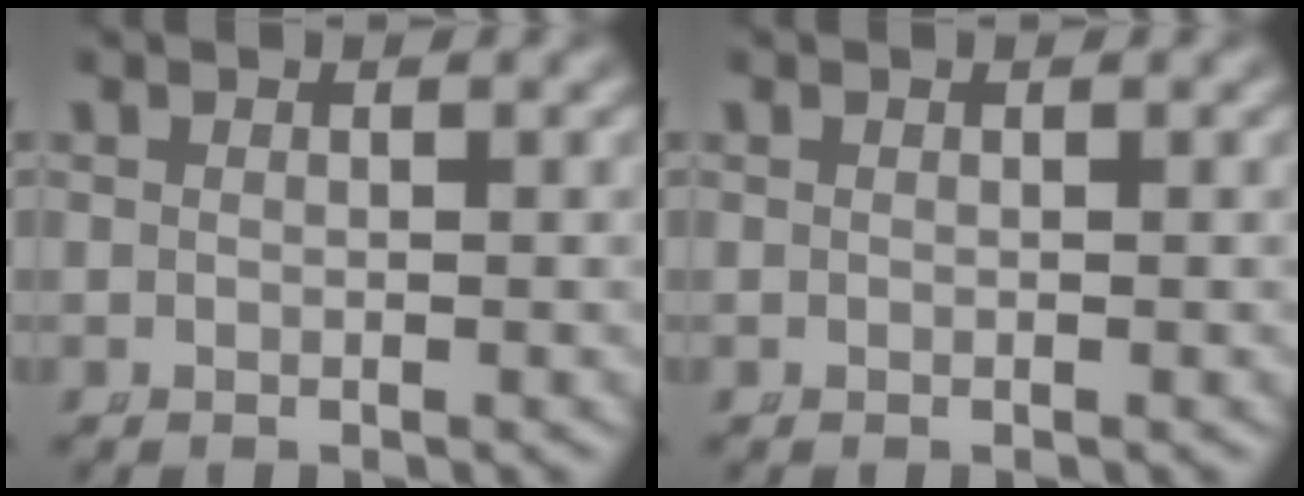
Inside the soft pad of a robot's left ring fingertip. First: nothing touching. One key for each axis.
{"total": 0.0}